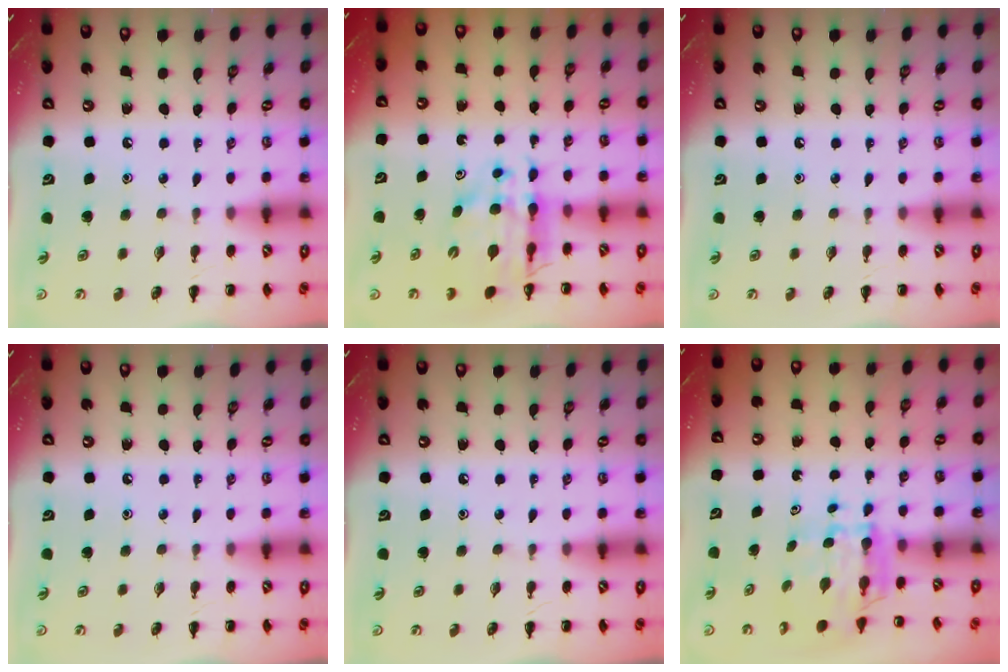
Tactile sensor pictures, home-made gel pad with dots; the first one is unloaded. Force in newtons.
{"total": 11.1, "press": 10.6, "slide": 3.1}
{"total": 0.0}
{"total": 0.0}
{"total": 0.0}
{"total": 6.7, "press": 6.6, "slide": 1.0}